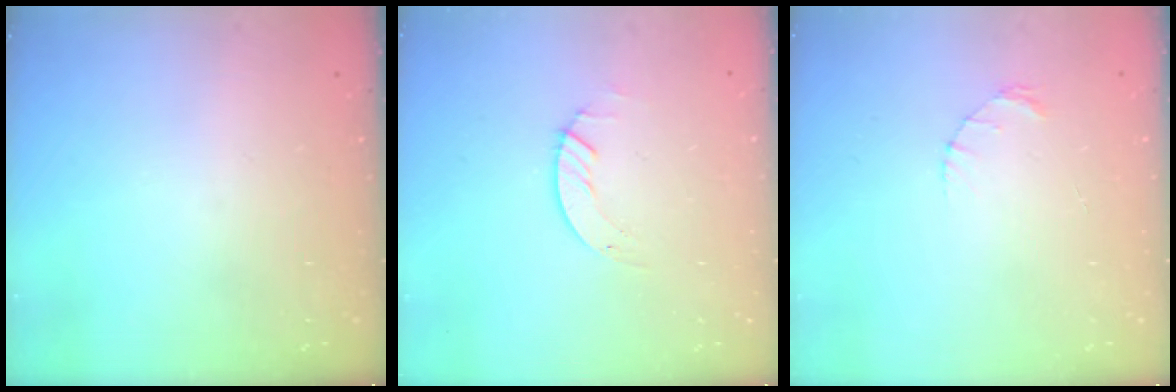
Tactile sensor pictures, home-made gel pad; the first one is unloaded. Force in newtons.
{"total": 1.4, "press": 1.4, "slide": 0.2}
{"total": 1.4, "press": 1.4, "slide": 0.2}